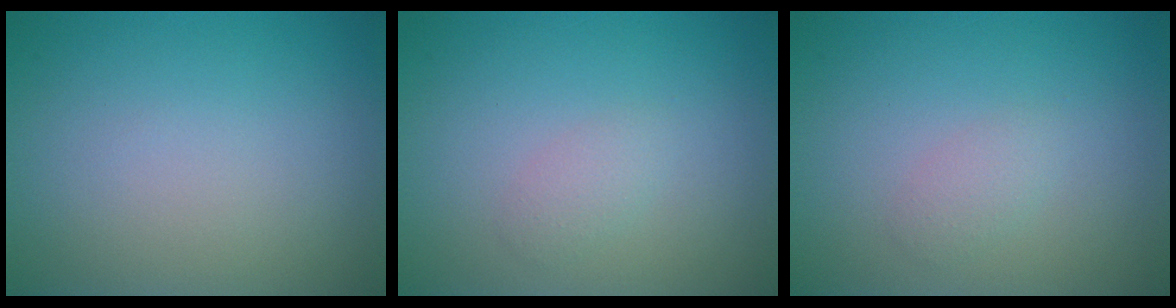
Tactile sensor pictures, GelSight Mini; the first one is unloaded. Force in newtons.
{"total": 1.1, "press": 1.1, "slide": 0.1}
{"total": 1.1, "press": 1.1, "slide": 0.1}